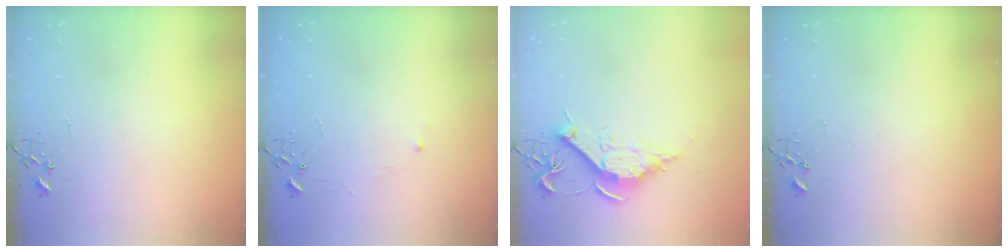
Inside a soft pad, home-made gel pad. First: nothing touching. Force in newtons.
{"total": 4.4, "press": 4.4, "slide": 0.6}
{"total": 10.8, "press": 10.8, "slide": 0.1}
{"total": 0.0}